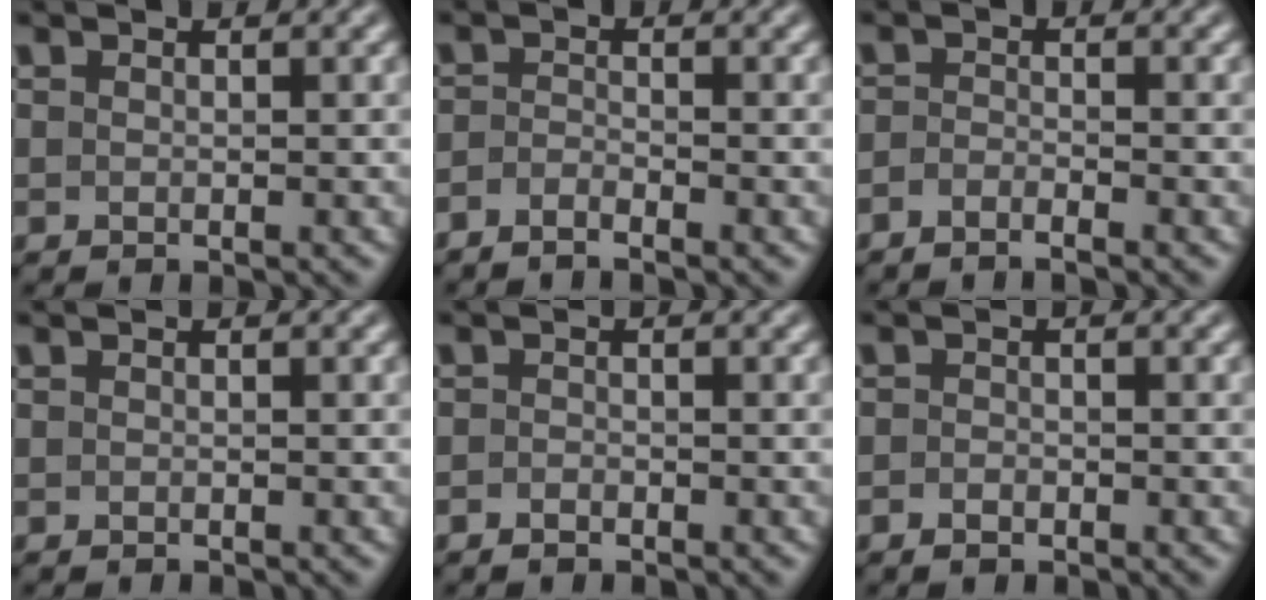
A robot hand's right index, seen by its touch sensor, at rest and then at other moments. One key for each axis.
{"total": 2.1, "fx": -2.1, "fy": -0.2, "fz": 0.2, "tx": -0.001, "ty": -0.011, "tz": -0.036}
{"total": 1.9, "fx": -1.9, "fy": -0.2, "fz": 0.1, "tx": -0.003, "ty": -0.011, "tz": -0.033}
{"total": 0.0}
{"total": 1.0, "fx": -1.0, "fy": -0.1, "fz": 0.0, "tx": 0.001, "ty": -0.009, "tz": -0.015}
{"total": 1.1, "fx": -1.1, "fy": 0.2, "fz": 0.1, "tx": -0.002, "ty": -0.010, "tz": -0.015}